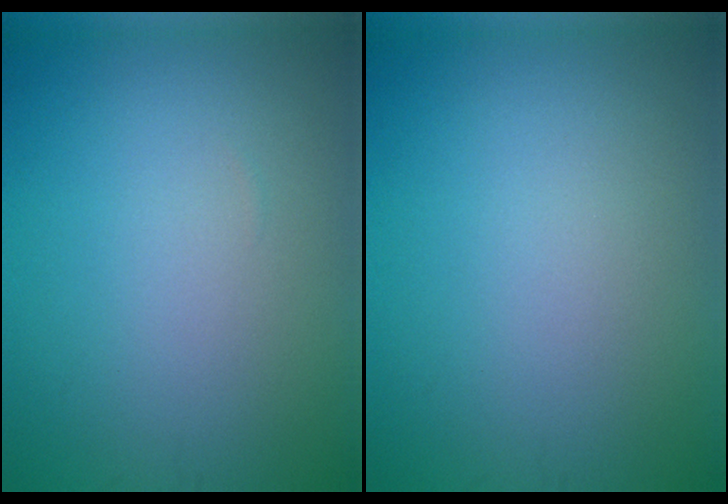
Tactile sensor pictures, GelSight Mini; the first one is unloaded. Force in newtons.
{"total": 0.0}